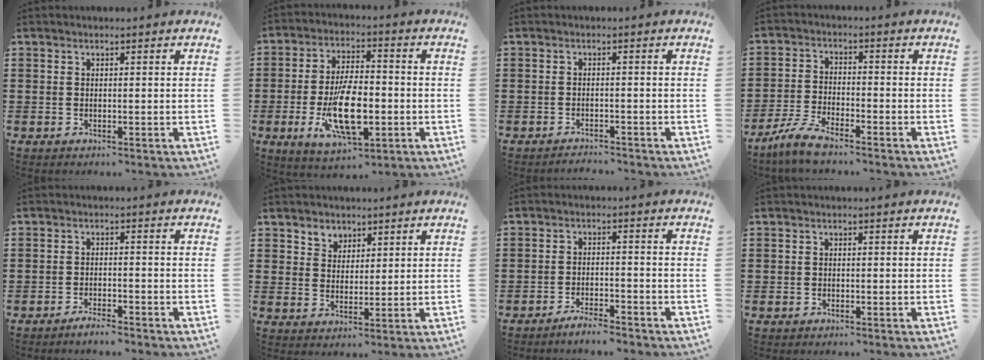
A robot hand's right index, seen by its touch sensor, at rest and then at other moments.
{"total": 11.8, "force": [-3.1, 5.0, 10.2], "torque": [-0.201, -0.011, -0.054]}
{"total": 1.7, "force": [-1.7, 0.0, 0.0], "torque": [-0.005, 0.002, -0.036]}
{"total": 5.2, "force": [-4.5, 0.6, 2.5], "torque": [-0.069, -0.006, -0.092]}
{"total": 2.1, "force": [-2.0, 0.0, 0.6], "torque": [-0.012, 0.003, -0.040]}
{"total": 3.6, "force": [2.6, 2.5, -0.1], "torque": [-0.014, 0.006, 0.048]}
{"total": 3.1, "force": [-3.0, 0.1, 0.8], "torque": [-0.015, 0.005, -0.061]}
{"total": 0.8, "force": [-0.7, 0.4, 0.0], "torque": [-0.002, 0.002, -0.016]}